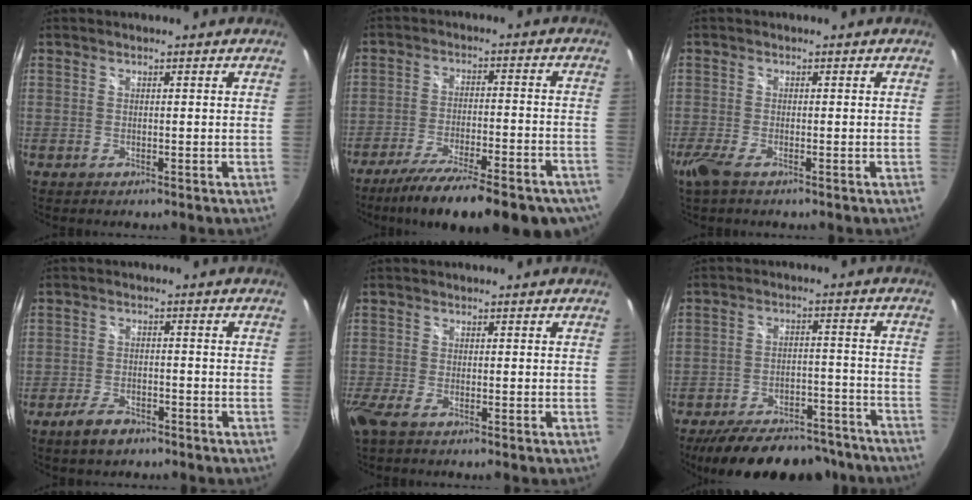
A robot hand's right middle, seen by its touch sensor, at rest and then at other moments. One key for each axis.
{"total": 23.4, "fx": -18.2, "fy": 6.1, "fz": 13.4, "tx": -0.223, "ty": -0.047, "tz": -0.255}
{"total": 2.9, "fx": -1.9, "fy": 0.4, "fz": 2.2, "tx": -0.049, "ty": -0.011, "tz": -0.039}
{"total": 5.0, "fx": -3.7, "fy": 2.1, "fz": 2.6, "tx": -0.066, "ty": -0.004, "tz": -0.067}
{"total": 2.7, "fx": -1.8, "fy": 0.1, "fz": 2.1, "tx": -0.049, "ty": -0.012, "tz": -0.038}
{"total": 22.3, "fx": -18.8, "fy": 7.7, "fz": 9.1, "tx": -0.174, "ty": 0.005, "tz": -0.246}